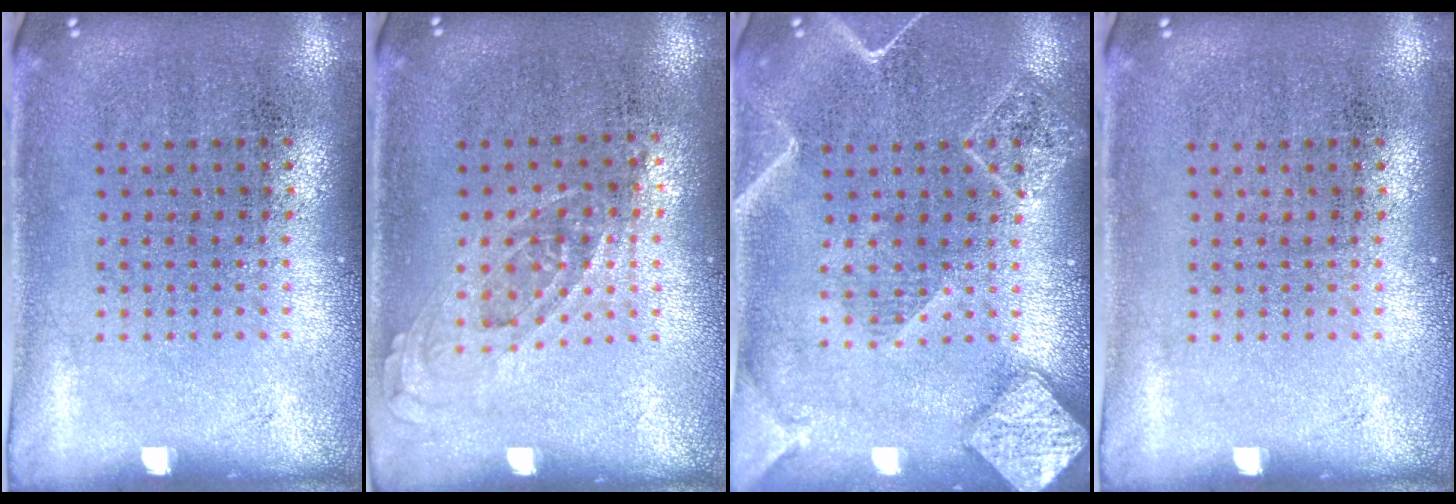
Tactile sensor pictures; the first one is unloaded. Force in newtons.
{"total": 0.8, "press": 0.7, "slide": 0.3}
{"total": 2.1, "press": 2.1, "slide": 0.2}
{"total": 0.0}